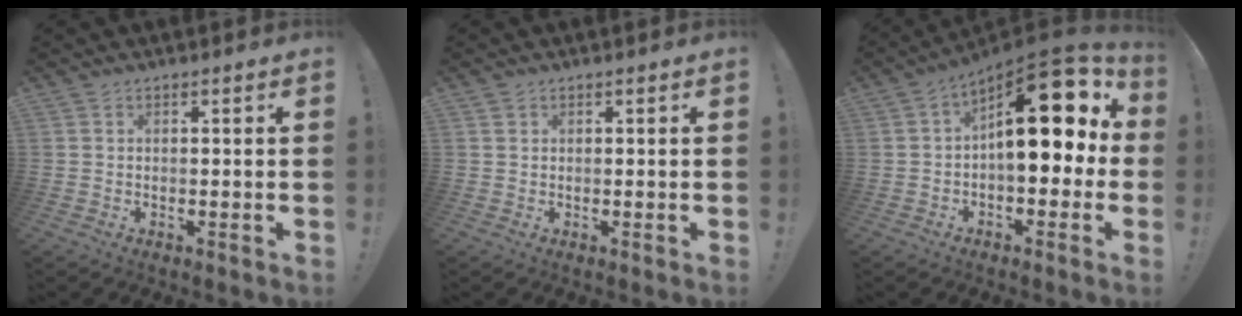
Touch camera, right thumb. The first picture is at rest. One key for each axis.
{"total": 0.9, "fx": 0.6, "fy": 0.6, "fz": 0.1, "tx": 0.006, "ty": -0.003, "tz": 0.010}
{"total": 21.2, "fx": 5.0, "fy": 9.5, "fz": 18.3, "tx": -0.255, "ty": -0.028, "tz": 0.088}